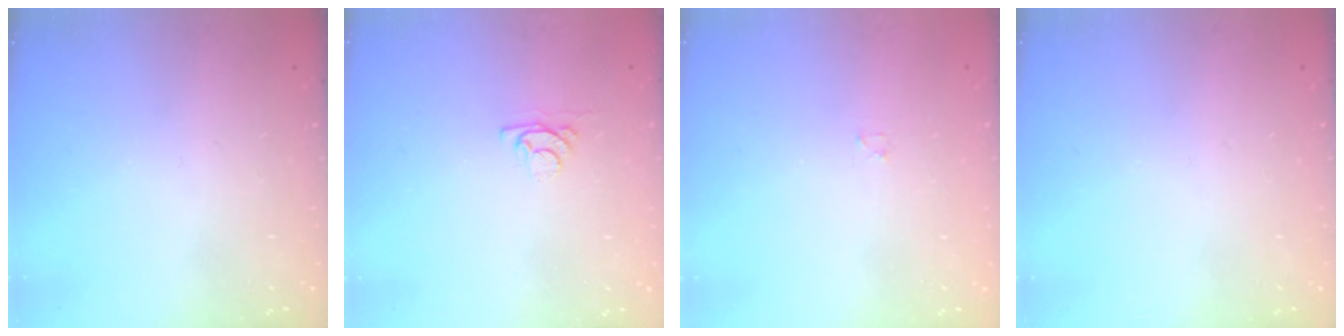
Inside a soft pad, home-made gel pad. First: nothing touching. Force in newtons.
{"total": 3.8, "press": 3.8, "slide": 0.4}
{"total": 1.2, "press": 1.2, "slide": 0.2}
{"total": 0.0}